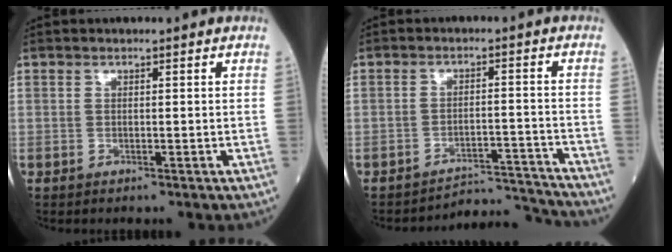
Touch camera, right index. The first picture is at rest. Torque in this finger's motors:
{"motor_torque": [0.16, -0.12, 0.02, -0.01]}